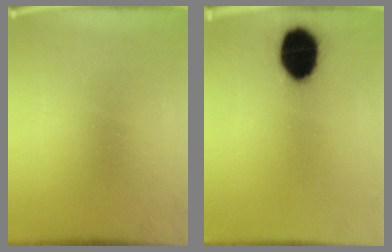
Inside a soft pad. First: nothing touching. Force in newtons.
{"total": 13.5}